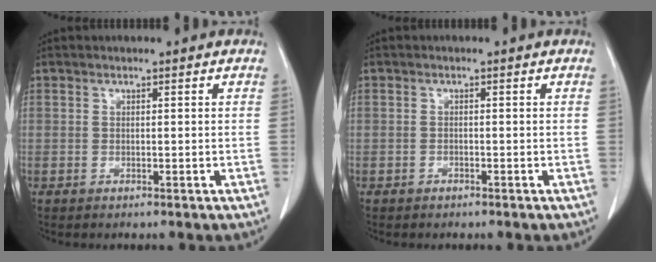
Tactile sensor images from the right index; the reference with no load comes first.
{"total": 0.6, "force": [-0.5, 0.4, 0.1], "torque": [-0.004, 0.001, -0.009]}